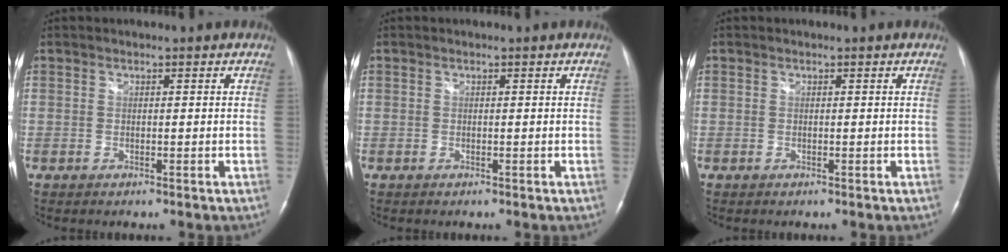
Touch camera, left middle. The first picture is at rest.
{"total": 0.0}
{"total": 0.0}